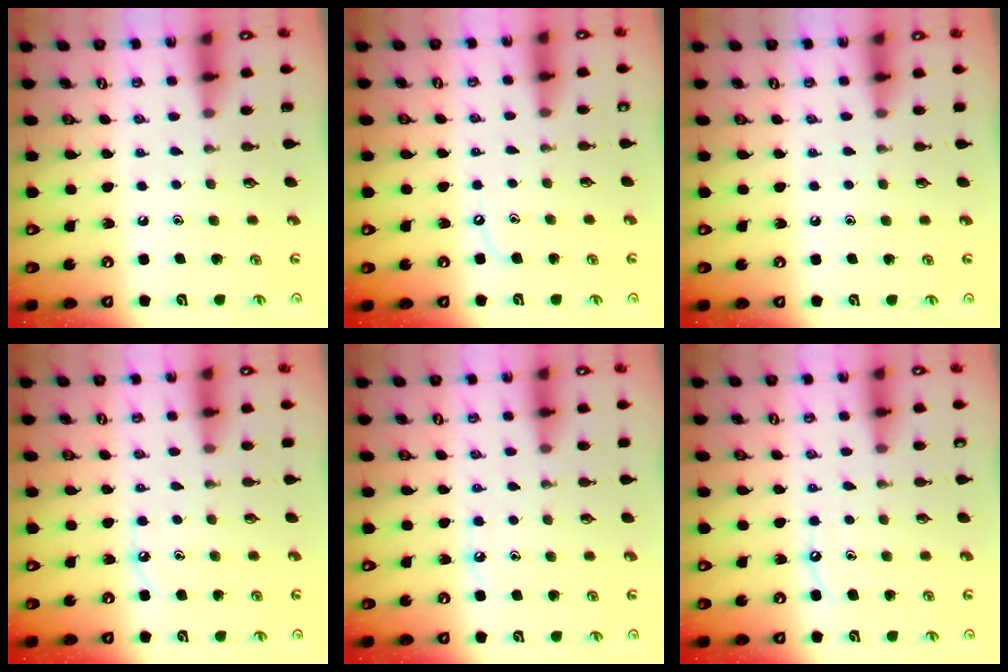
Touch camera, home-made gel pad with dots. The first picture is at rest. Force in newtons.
{"total": 3.2, "press": 3.1, "slide": 0.5}
{"total": 2.4, "press": 2.4, "slide": 0.4}
{"total": 4.9, "press": 4.8, "slide": 0.7}
{"total": 3.9, "press": 3.9, "slide": 0.5}
{"total": 6.2, "press": 6.2, "slide": 0.7}